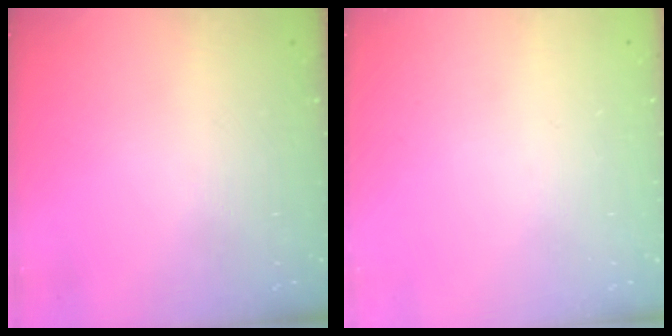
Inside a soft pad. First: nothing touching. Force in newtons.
{"total": 0.0}